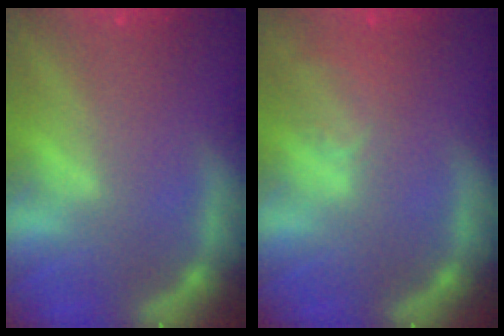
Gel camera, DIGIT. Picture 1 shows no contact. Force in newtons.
{"total": 2.5}